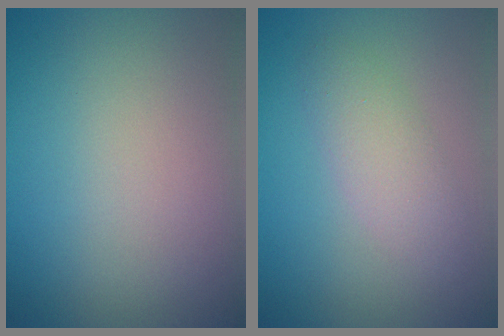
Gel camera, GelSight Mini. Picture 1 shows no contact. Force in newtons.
{"total": 2.3, "press": 2.3, "slide": 0.0}